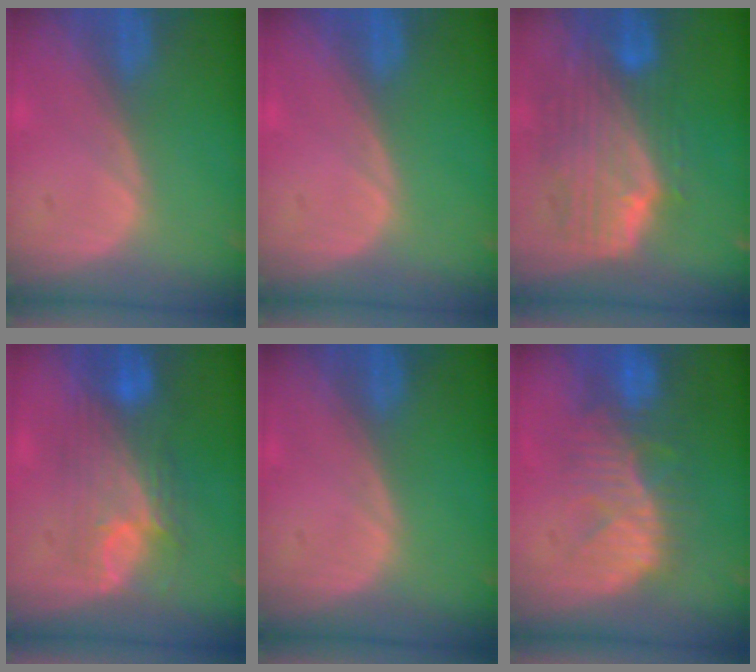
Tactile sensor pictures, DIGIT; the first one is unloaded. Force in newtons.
{"total": 0.0}
{"total": 10.2, "press": 8.9, "slide": 5.0}
{"total": 8.1, "press": 7.8, "slide": 2.1}
{"total": 0.0}
{"total": 10.1, "press": 8.9, "slide": 4.7}